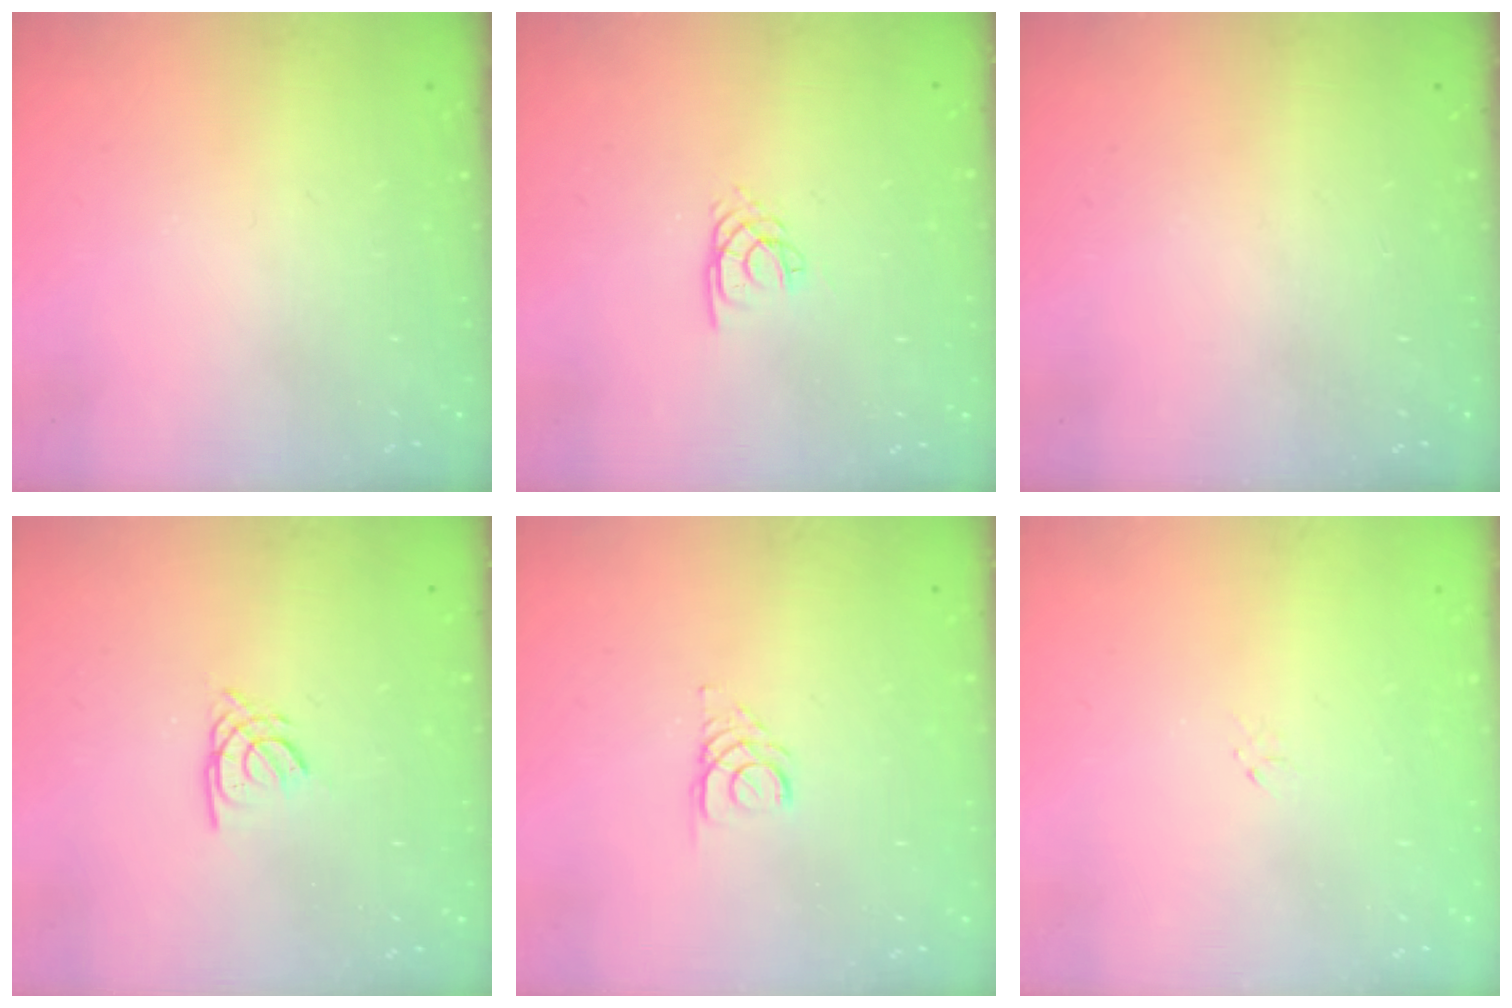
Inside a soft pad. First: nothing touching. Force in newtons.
{"total": 1.9, "press": 1.8, "slide": 0.3}
{"total": 0.0}
{"total": 2.2, "press": 2.2, "slide": 0.0}
{"total": 2.6, "press": 2.6, "slide": 0.2}
{"total": 0.0}